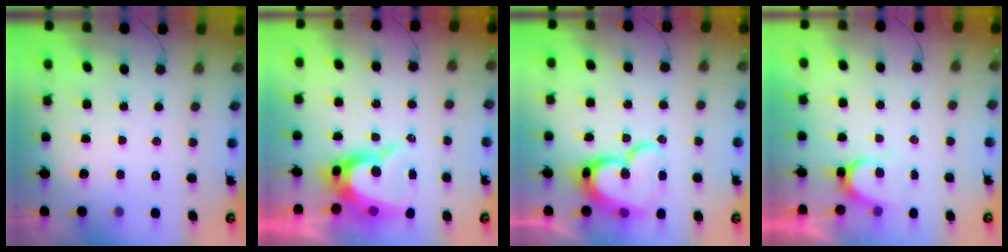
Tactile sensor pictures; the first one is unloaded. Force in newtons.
{"total": 11.3, "press": 11.2, "slide": 1.1}
{"total": 18.6, "press": 18.6, "slide": 1.4}
{"total": 5.1, "press": 5.1, "slide": 0.2}